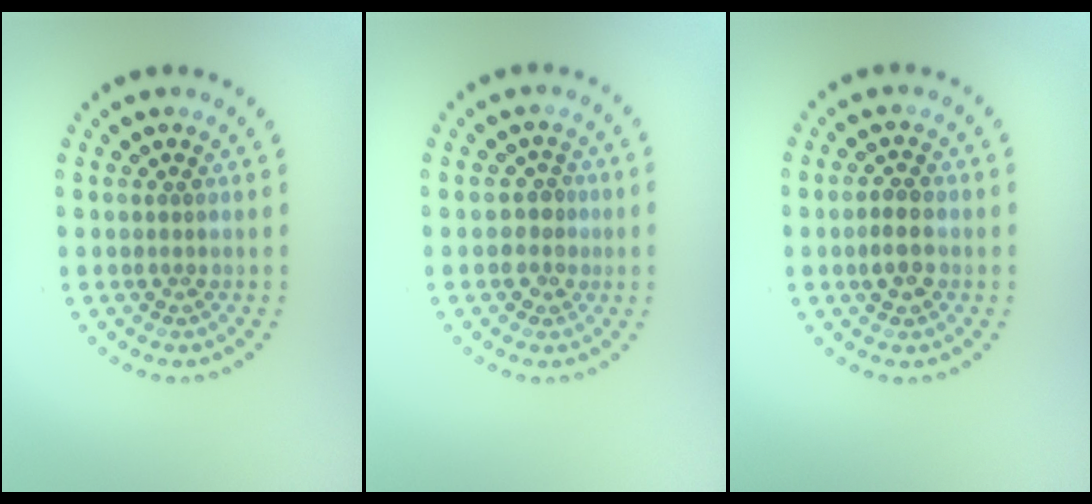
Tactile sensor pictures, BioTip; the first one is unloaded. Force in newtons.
{"total": 1.7, "press": 1.5, "slide": 0.7}
{"total": 2.1, "press": 2.1, "slide": 0.2}